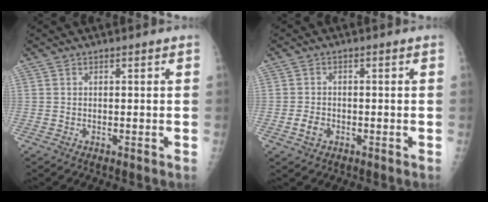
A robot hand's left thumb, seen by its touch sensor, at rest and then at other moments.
{"total": 2.6, "force": [-1.0, 1.9, 1.4], "torque": [-0.022, 0.005, -0.017]}